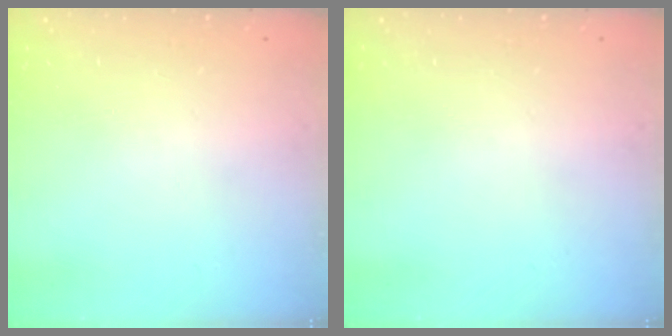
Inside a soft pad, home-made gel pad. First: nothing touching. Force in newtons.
{"total": 0.0}